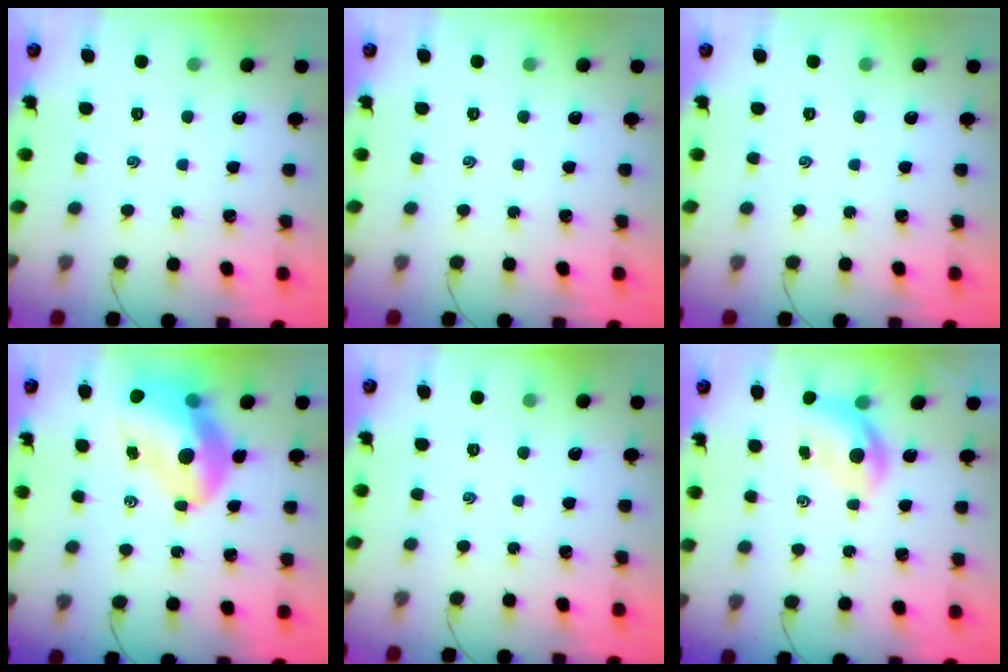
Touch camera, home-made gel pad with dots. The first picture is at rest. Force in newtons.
{"total": 0.0}
{"total": 0.0}
{"total": 15.6, "press": 14.9, "slide": 4.6}
{"total": 0.0}
{"total": 5.4, "press": 5.4, "slide": 0.5}